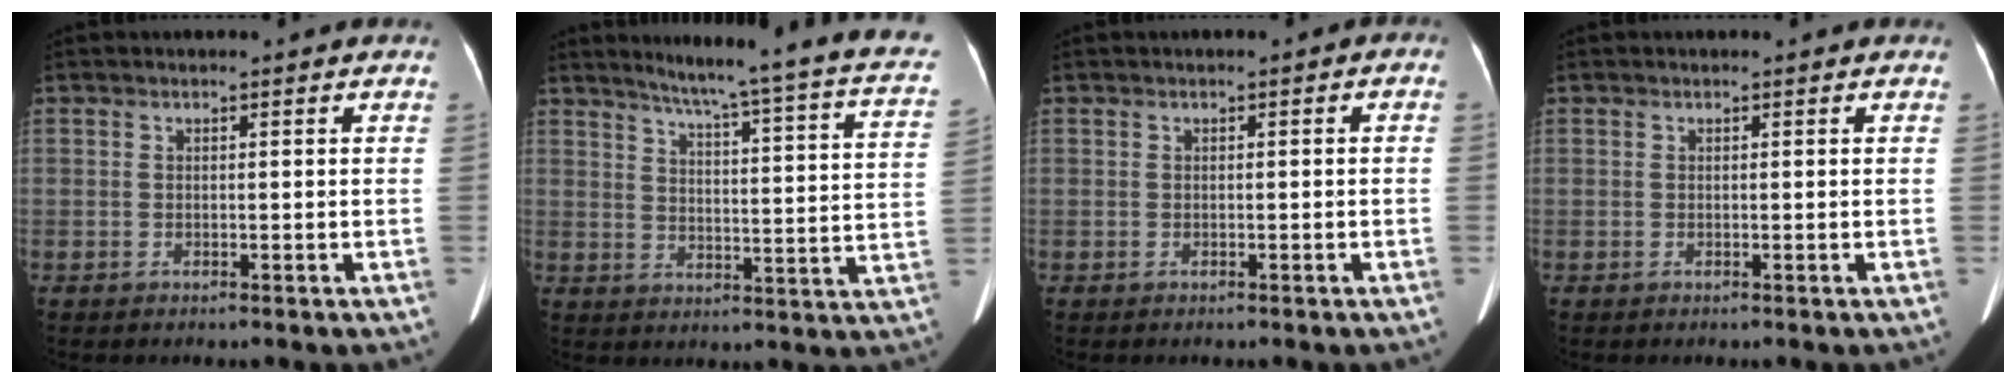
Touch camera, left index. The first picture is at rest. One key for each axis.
{"total": 21.9, "fx": 18.1, "fy": 0.2, "fz": 12.4, "tx": -0.171, "ty": -0.049, "tz": 0.212}
{"total": 0.6, "fx": -0.3, "fy": 0.3, "fz": 0.4, "tx": -0.001, "ty": 0.006, "tz": -0.007}
{"total": 0.0}